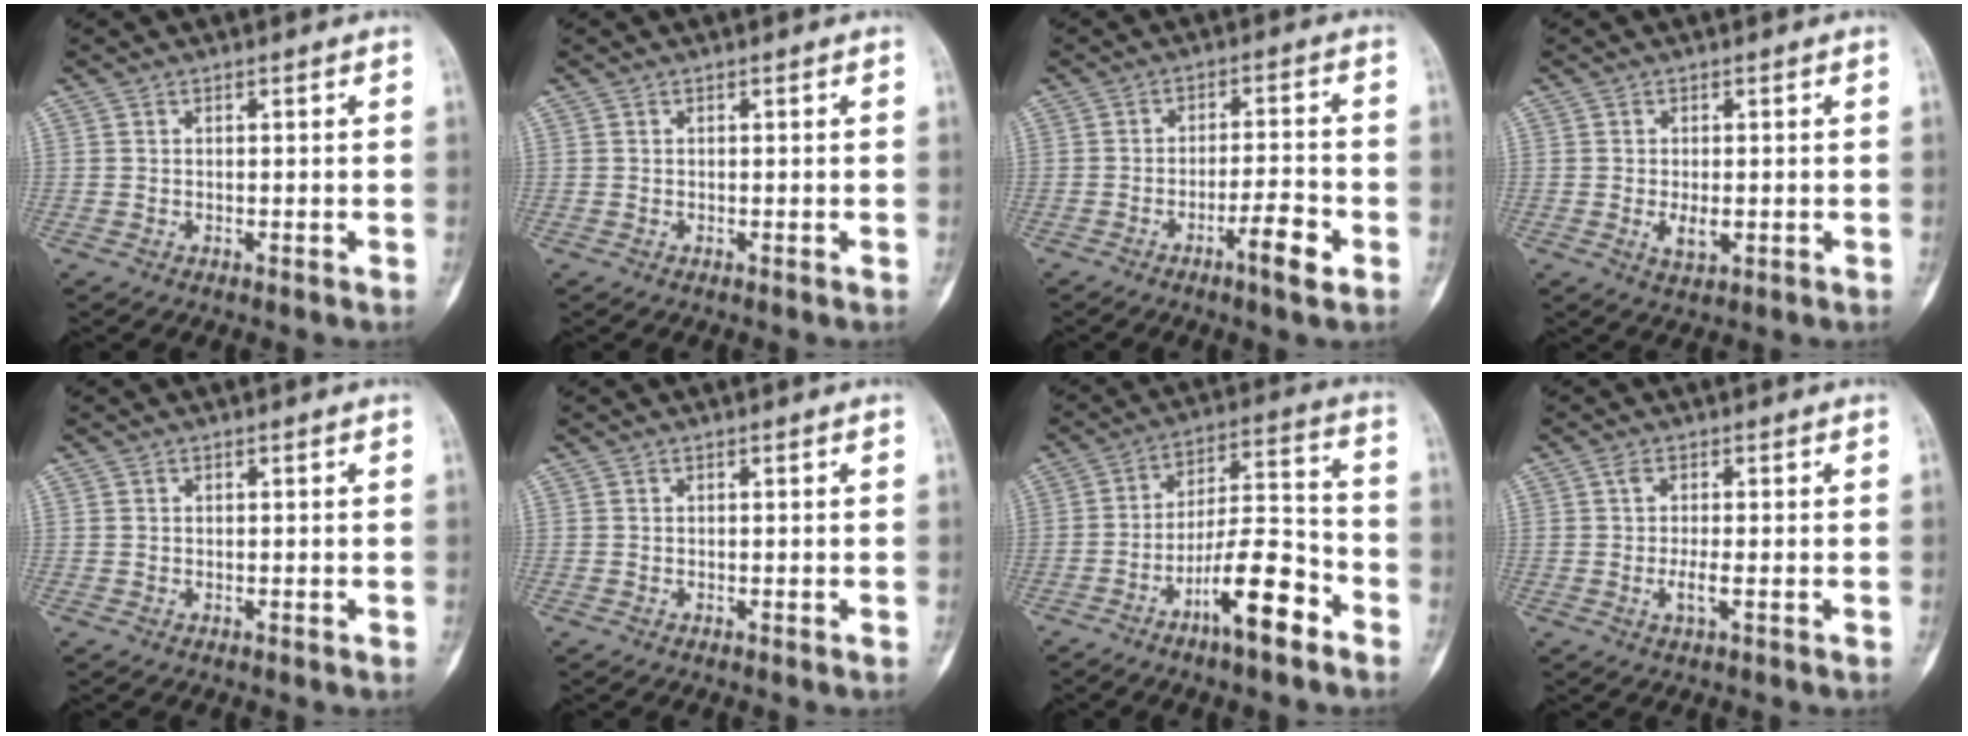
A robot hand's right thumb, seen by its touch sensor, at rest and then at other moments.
{"total": 0.0}
{"total": 6.6, "force": [-3.4, 1.1, 5.6], "torque": [-0.091, 0.020, -0.053]}
{"total": 3.4, "force": [-0.5, 1.7, 2.9], "torque": [-0.048, -0.005, -0.006]}
{"total": 0.0}
{"total": 0.0}
{"total": 13.6, "force": [-7.5, 3.6, 10.8], "torque": [-0.177, 0.065, -0.126]}
{"total": 3.0, "force": [-0.6, 0.6, 2.9], "torque": [-0.065, -0.005, -0.014]}